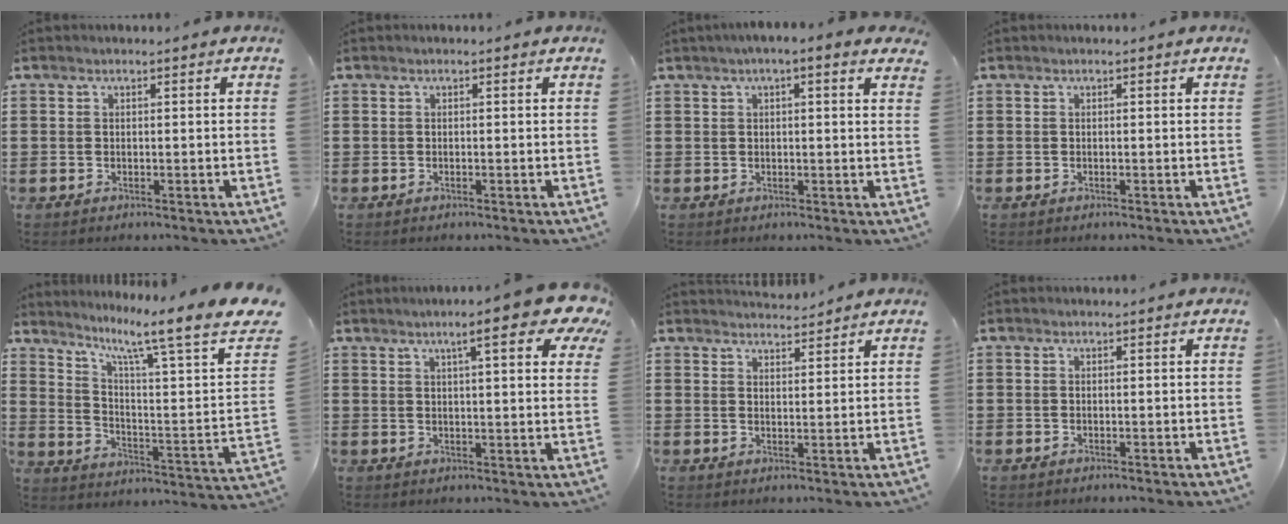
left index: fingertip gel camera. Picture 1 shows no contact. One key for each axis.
{"total": 0.0}
{"total": 1.7, "fx": 1.0, "fy": 0.6, "fz": 1.3, "tx": -0.029, "ty": 0.006, "tz": 0.015}
{"total": 0.0}
{"total": 9.1, "fx": 6.2, "fy": -0.3, "fz": 6.6, "tx": -0.134, "ty": -0.051, "tz": 0.088}
{"total": 9.6, "fx": 6.2, "fy": 1.7, "fz": 7.1, "tx": -0.113, "ty": -0.014, "tz": 0.097}
{"total": 2.7, "fx": 2.7, "fy": 0.1, "fz": -0.1, "tx": -0.006, "ty": -0.007, "tz": 0.051}
{"total": 0.0}